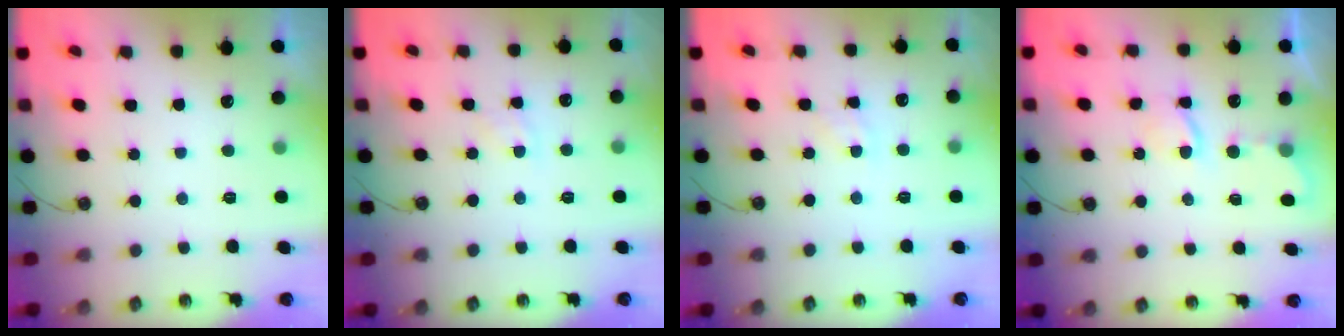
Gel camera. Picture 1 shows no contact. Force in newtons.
{"total": 5.2, "press": 5.2, "slide": 0.6}
{"total": 4.4, "press": 4.4, "slide": 0.6}
{"total": 4.1, "press": 4.1, "slide": 0.4}